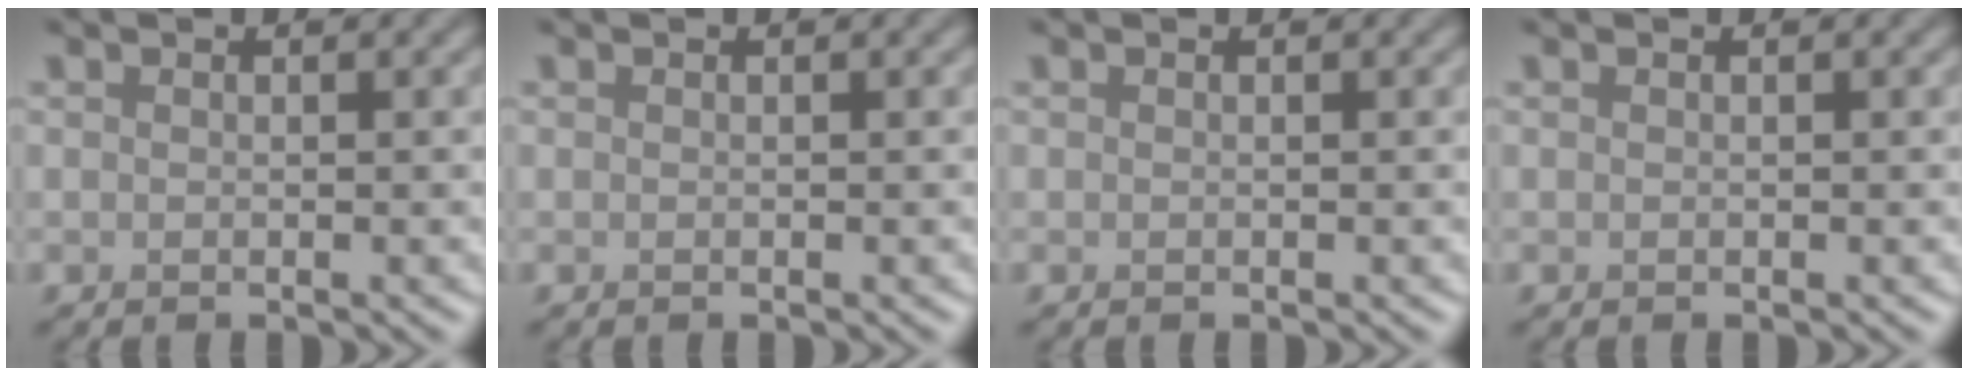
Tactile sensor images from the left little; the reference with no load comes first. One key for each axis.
{"total": 0.0}
{"total": 0.0}
{"total": 0.0}